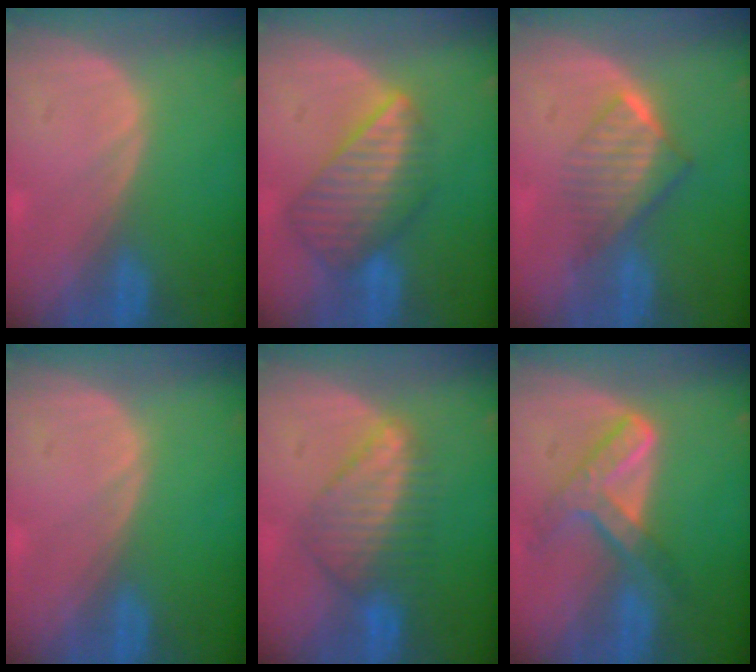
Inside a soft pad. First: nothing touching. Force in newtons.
{"total": 8.4, "press": 7.5, "slide": 3.9}
{"total": 6.5, "press": 5.5, "slide": 3.4}
{"total": 0.0}
{"total": 6.7, "press": 6.6, "slide": 1.3}
{"total": 7.2, "press": 6.0, "slide": 4.0}